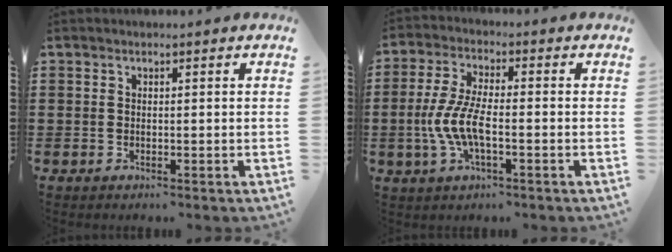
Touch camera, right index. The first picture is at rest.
{"total": 7.1, "force": [-2.0, 2.5, 6.4], "torque": [-0.152, -0.011, -0.045]}